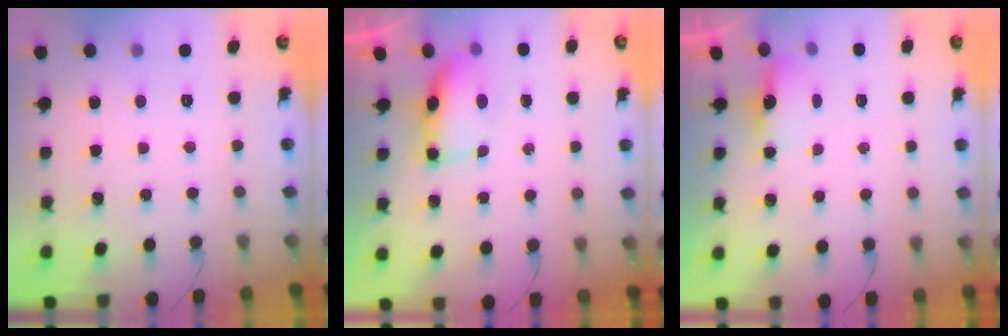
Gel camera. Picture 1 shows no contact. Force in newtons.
{"total": 6.4, "press": 6.3, "slide": 1.2}
{"total": 6.4, "press": 4.0, "slide": 5.0}